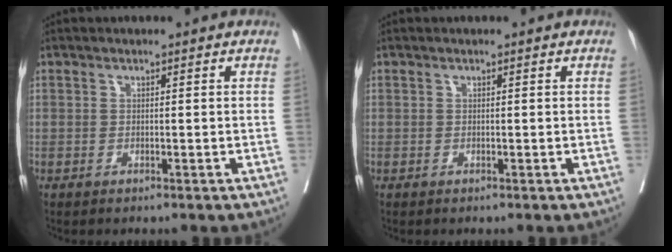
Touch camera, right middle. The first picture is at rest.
{"total": 0.0}